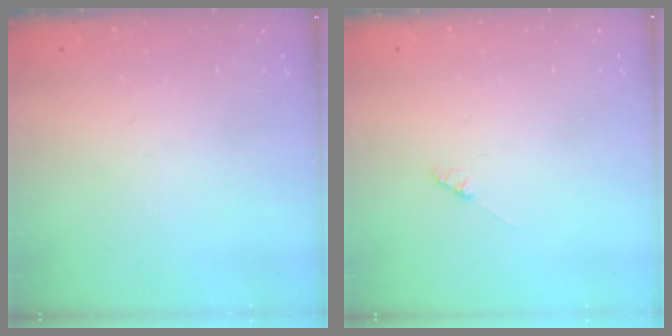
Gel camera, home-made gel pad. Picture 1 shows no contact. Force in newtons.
{"total": 0.9, "press": 0.8, "slide": 0.2}